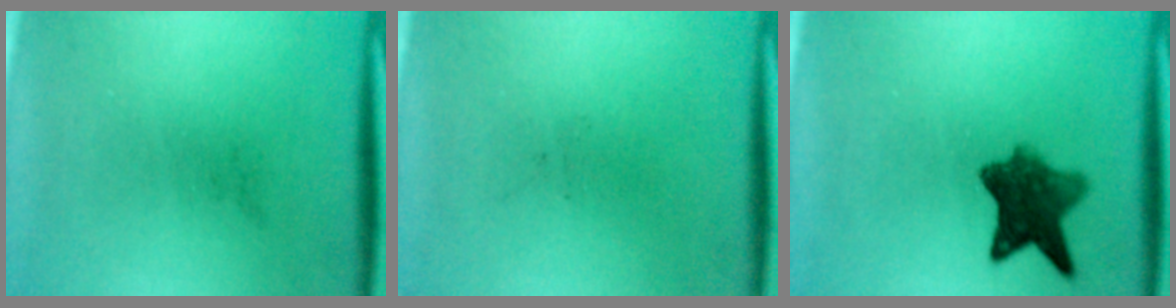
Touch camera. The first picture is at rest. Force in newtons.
{"total": 0.0}
{"total": 7.5}